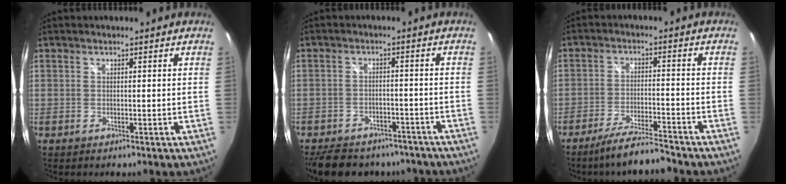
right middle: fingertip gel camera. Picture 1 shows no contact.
{"total": 15.8, "force": [-12.7, 7.3, 6.2], "torque": [-0.140, 0.002, -0.170]}
{"total": 8.3, "force": [-7.3, 0.3, 3.9], "torque": [-0.090, -0.011, -0.127]}